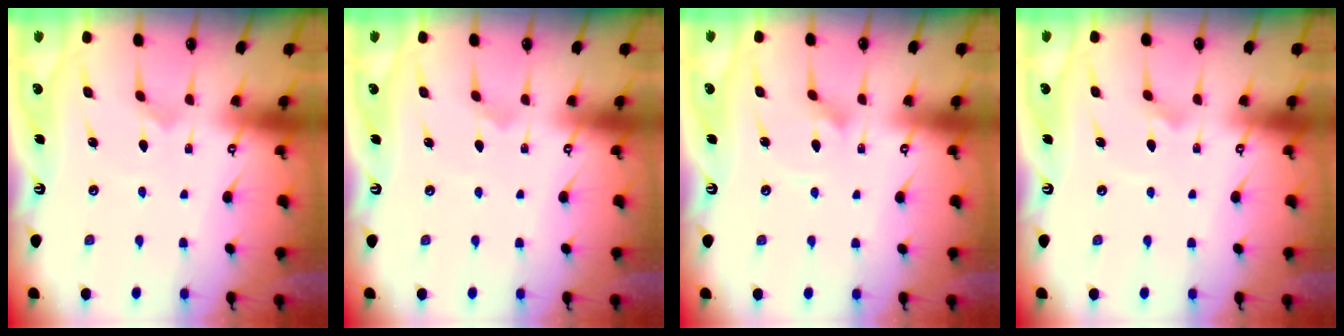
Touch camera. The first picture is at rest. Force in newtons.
{"total": 1.8, "press": 1.7, "slide": 0.1}
{"total": 3.3, "press": 3.3, "slide": 0.2}
{"total": 2.1, "press": 2.1, "slide": 0.1}